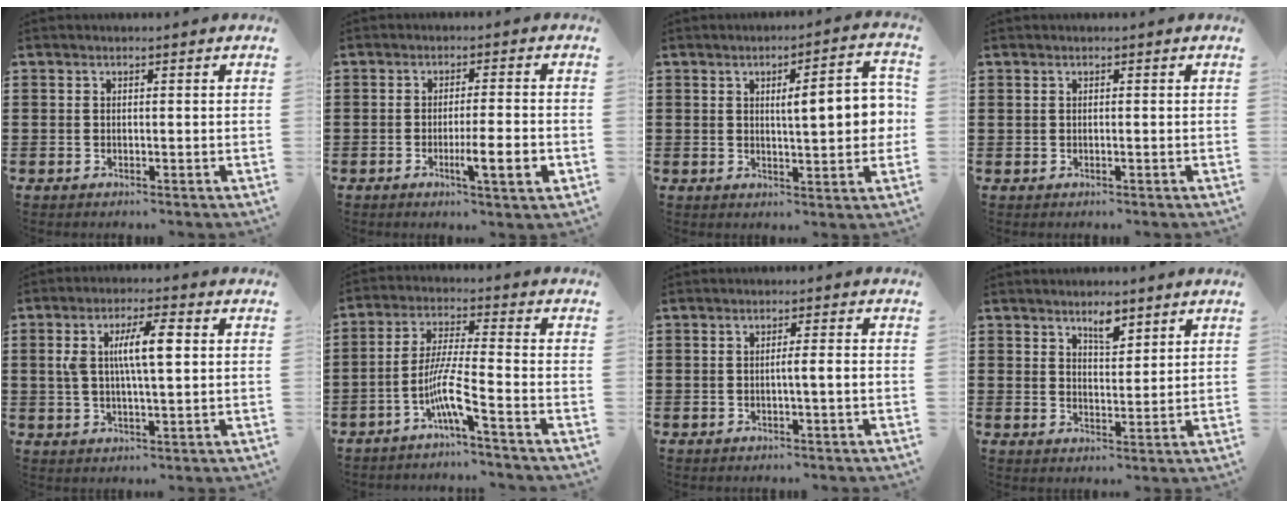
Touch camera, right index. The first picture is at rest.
{"total": 6.7, "force": [-2.1, 0.8, 6.4], "torque": [-0.101, -0.008, -0.032]}
{"total": 7.9, "force": [1.0, 1.7, 7.6], "torque": [-0.118, -0.004, 0.006]}
{"total": 0.0}
{"total": 7.7, "force": [1.4, 2.1, 7.3], "torque": [-0.150, 0.007, 0.018]}
{"total": 7.8, "force": [-4.1, 0.6, 6.7], "torque": [-0.147, -0.012, -0.083]}
{"total": 2.1, "force": [-0.5, -0.2, 2.0], "torque": [-0.034, -0.004, -0.011]}
{"total": 3.6, "force": [2.7, 1.2, 2.0], "torque": [-0.028, -0.002, 0.045]}